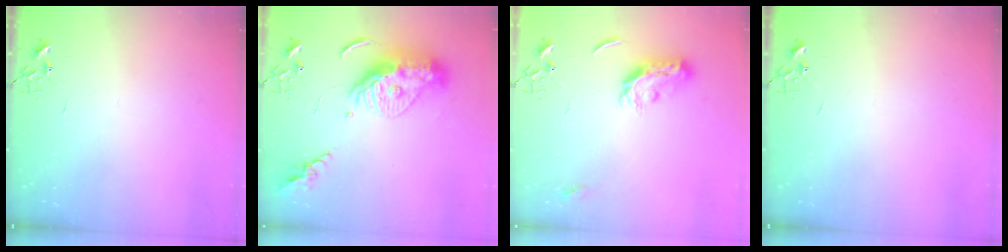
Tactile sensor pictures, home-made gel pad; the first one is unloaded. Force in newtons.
{"total": 14.7, "press": 14.6, "slide": 1.6}
{"total": 9.9, "press": 9.9, "slide": 0.3}
{"total": 0.0}